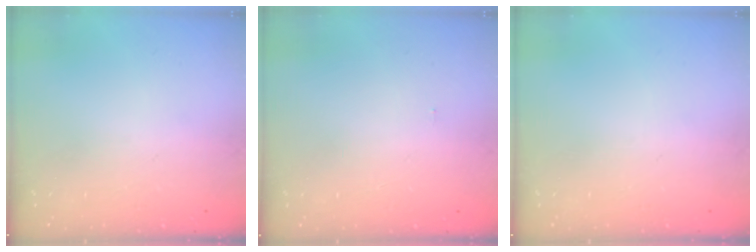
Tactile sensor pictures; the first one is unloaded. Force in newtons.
{"total": 6.0, "press": 0.9, "slide": 5.9}
{"total": 0.0}